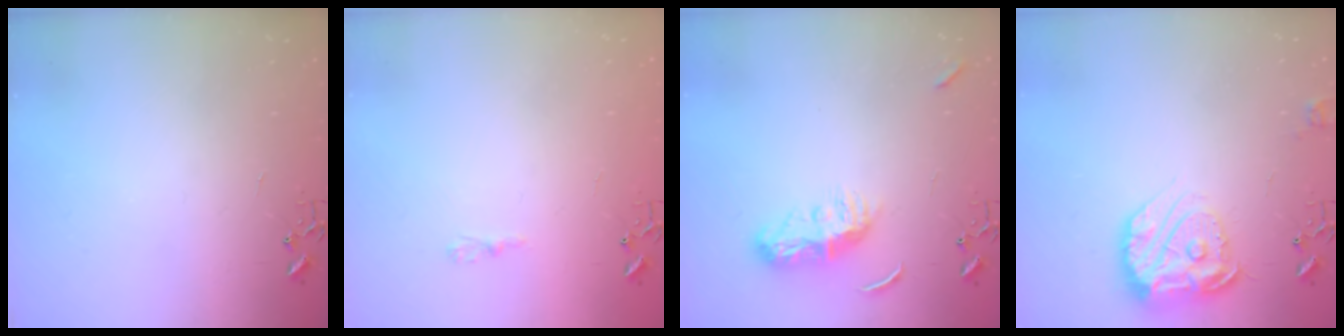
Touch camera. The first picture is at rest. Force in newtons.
{"total": 3.6, "press": 3.6, "slide": 0.4}
{"total": 9.1, "press": 9.1, "slide": 0.8}
{"total": 17.2, "press": 17.1, "slide": 1.4}